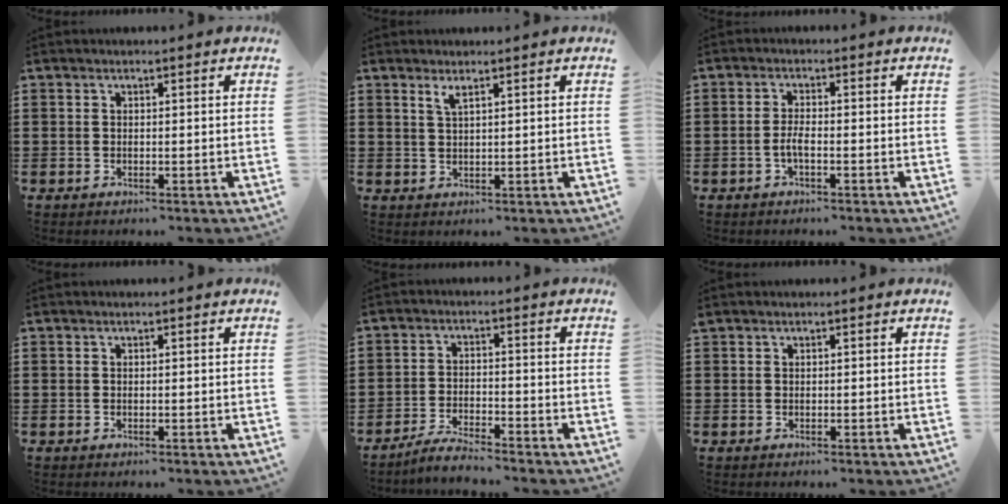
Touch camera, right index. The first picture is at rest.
{"total": 1.8, "force": [1.3, 0.3, 1.3], "torque": [-0.028, 0.001, 0.023]}
{"total": 2.3, "force": [-1.1, 0.4, 2.0], "torque": [-0.044, 0.000, -0.022]}
{"total": 0.0}
{"total": 3.7, "force": [-3.5, 0.2, 1.0], "torque": [-0.019, 0.006, -0.071]}
{"total": 0.0}